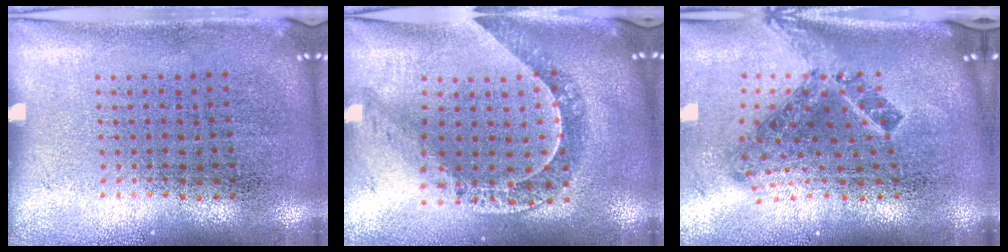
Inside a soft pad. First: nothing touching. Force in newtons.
{"total": 1.1, "press": 1.1, "slide": 0.1}
{"total": 1.9, "press": 1.3, "slide": 1.4}